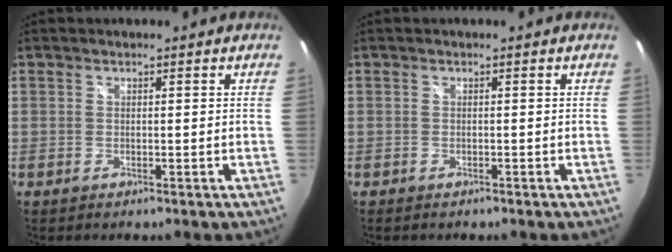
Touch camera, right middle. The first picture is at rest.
{"total": 0.7, "force": [-0.5, 0.5, 0.1], "torque": [-0.004, -0.002, -0.007]}